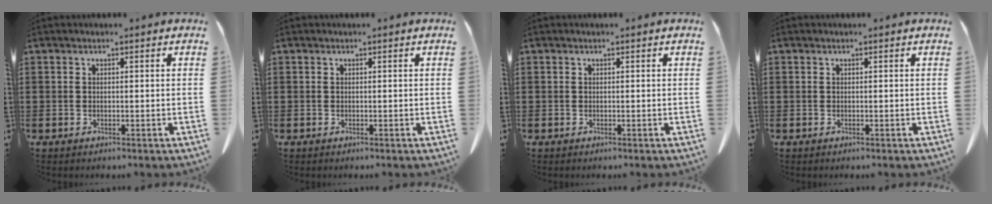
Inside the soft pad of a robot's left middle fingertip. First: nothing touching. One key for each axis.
{"total": 0.0}
{"total": 0.0}
{"total": 0.0}